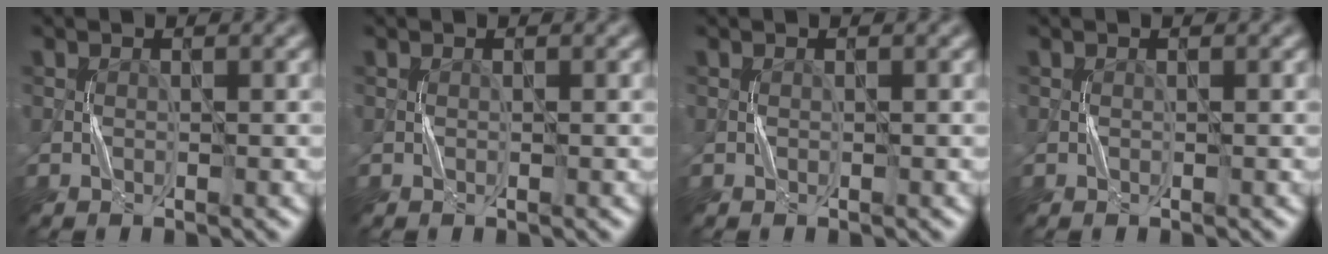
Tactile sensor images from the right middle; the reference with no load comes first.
{"total": 0.0}
{"total": 0.0}
{"total": 0.0}